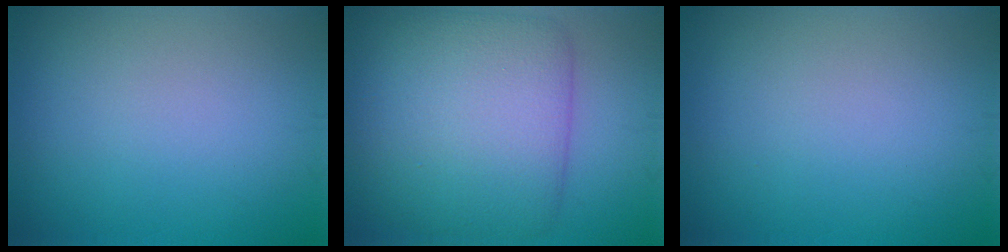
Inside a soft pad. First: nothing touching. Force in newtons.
{"total": 9.8, "press": 9.8, "slide": 0.3}
{"total": 0.0}